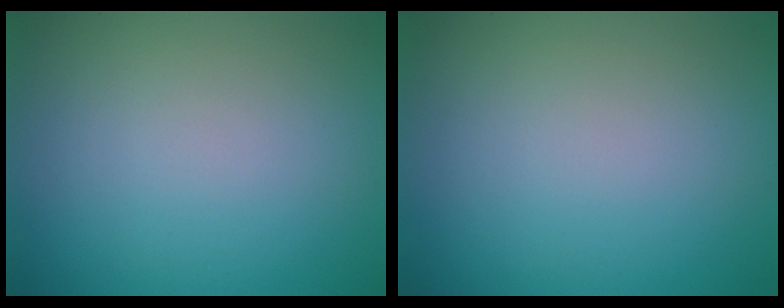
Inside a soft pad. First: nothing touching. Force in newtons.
{"total": 0.0}